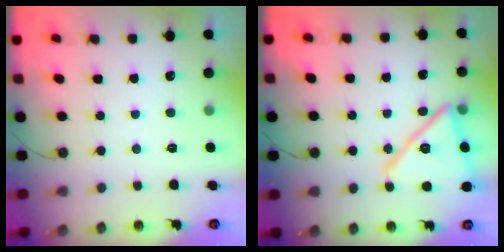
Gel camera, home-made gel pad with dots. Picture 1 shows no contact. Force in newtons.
{"total": 18.2, "press": 18.1, "slide": 0.7}